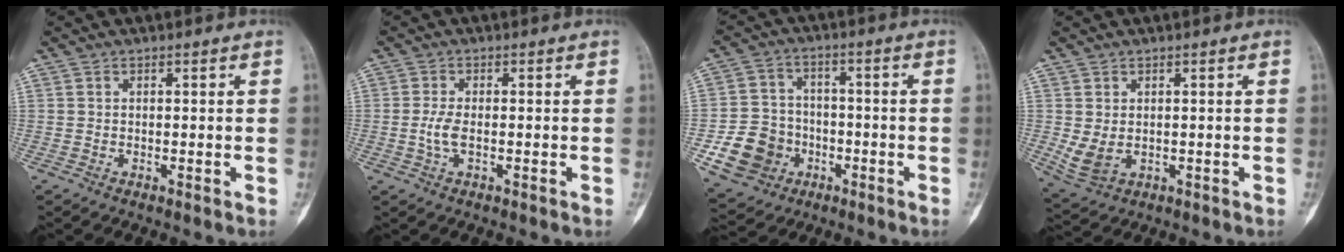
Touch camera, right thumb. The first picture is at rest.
{"total": 2.9, "force": [-0.5, 1.1, 2.6], "torque": [-0.061, -0.001, -0.010]}
{"total": 11.4, "force": [-3.8, 9.9, 4.1], "torque": [-0.053, 0.026, -0.058]}
{"total": 4.5, "force": [0.0, 3.2, 3.3], "torque": [-0.068, -0.005, 0.018]}